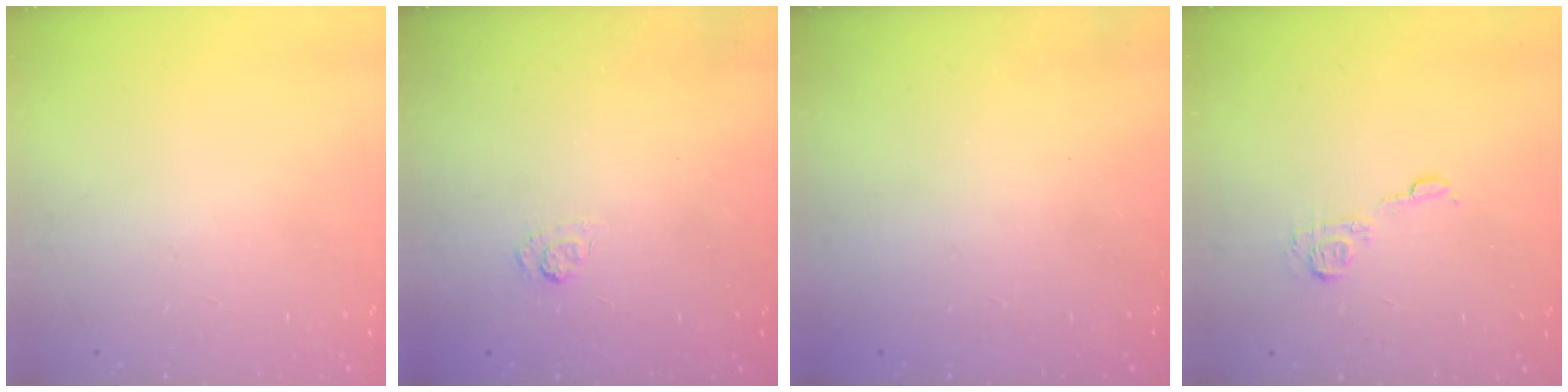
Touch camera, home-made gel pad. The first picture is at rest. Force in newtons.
{"total": 2.7, "press": 2.3, "slide": 1.5}
{"total": 2.2, "press": 2.1, "slide": 0.7}
{"total": 7.3, "press": 7.3, "slide": 0.1}